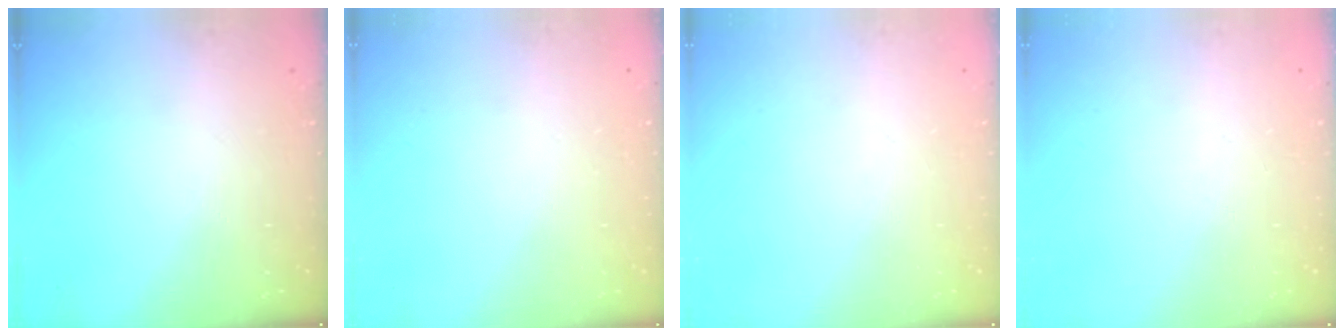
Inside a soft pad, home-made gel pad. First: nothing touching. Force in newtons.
{"total": 2.6, "press": 2.6, "slide": 0.2}
{"total": 0.0}
{"total": 0.0}